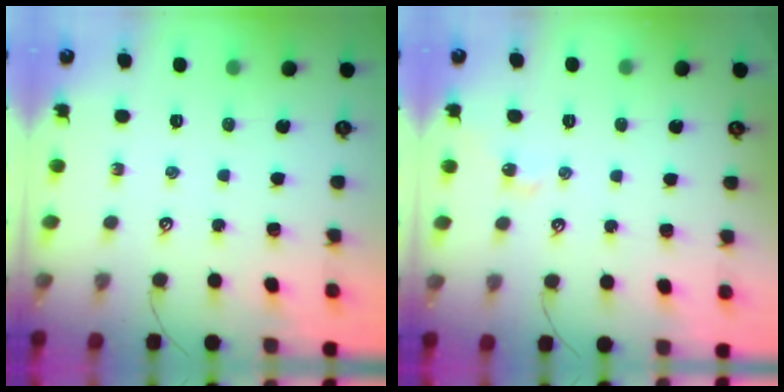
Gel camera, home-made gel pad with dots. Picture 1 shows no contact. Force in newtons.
{"total": 2.2, "press": 2.1, "slide": 0.5}